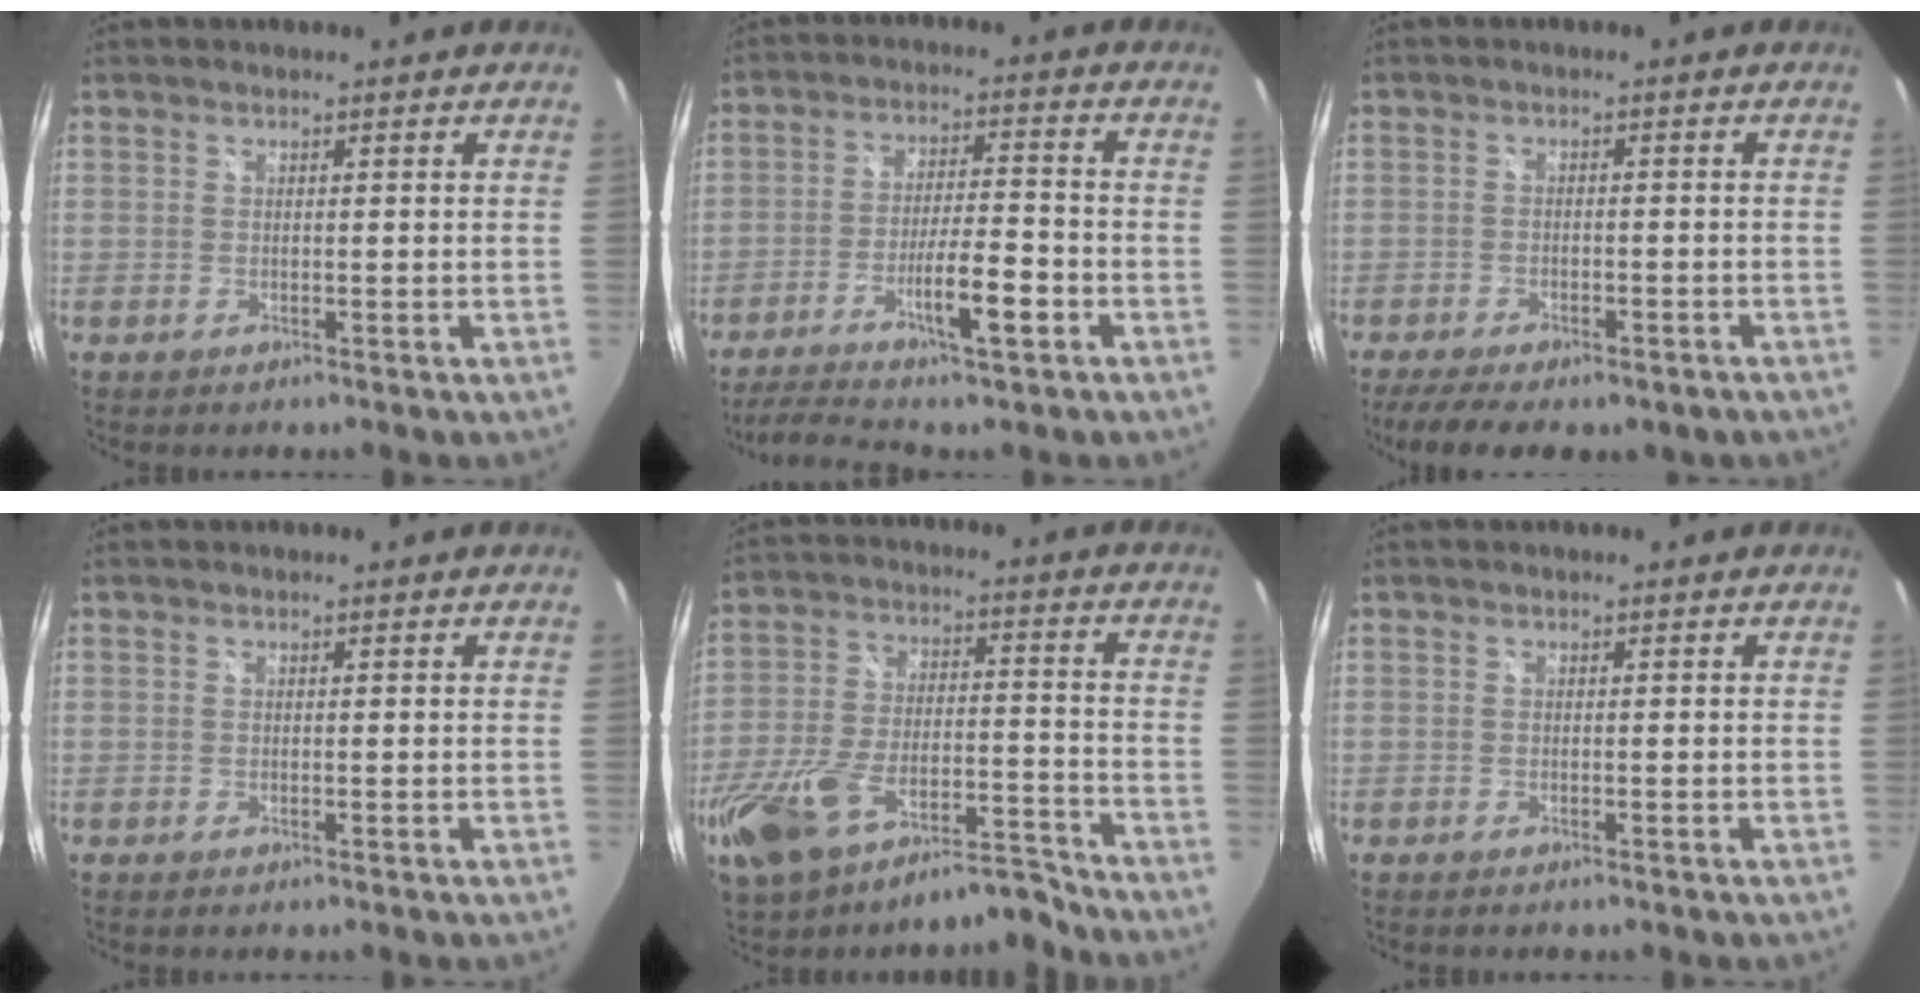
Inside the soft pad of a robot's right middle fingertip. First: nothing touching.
{"total": 11.4, "force": [-7.0, 2.0, 8.7], "torque": [-0.173, -0.001, -0.116]}
{"total": 12.0, "force": [-8.9, 4.4, 6.7], "torque": [-0.145, -0.034, -0.124]}
{"total": 0.0}
{"total": 16.8, "force": [-12.9, 6.2, 8.9], "torque": [-0.185, -0.012, -0.214]}
{"total": 0.7, "force": [-0.6, 0.2, 0.3], "torque": [-0.006, -0.002, -0.012]}